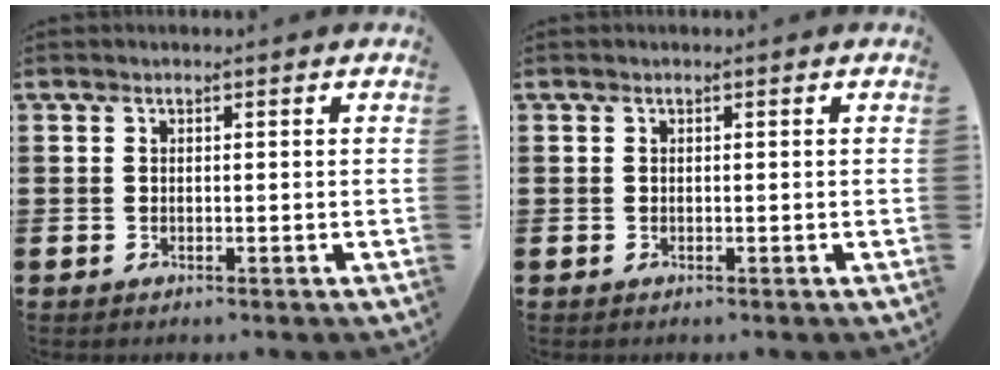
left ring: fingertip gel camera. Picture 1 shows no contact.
{"total": 0.0}